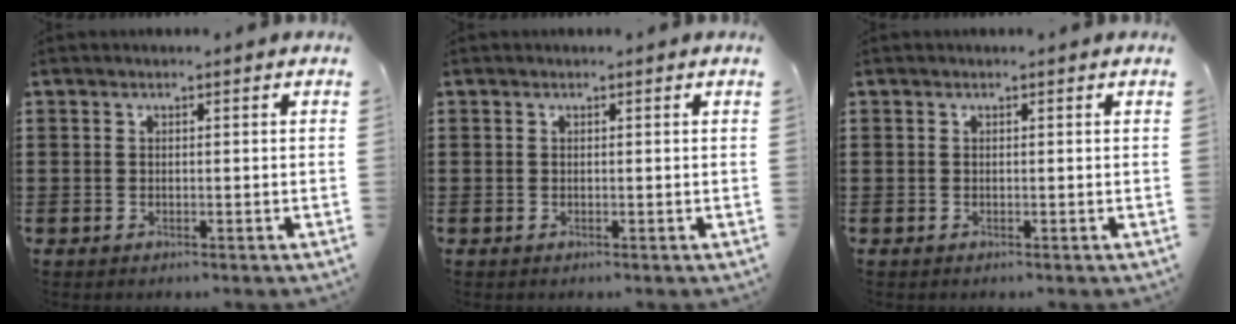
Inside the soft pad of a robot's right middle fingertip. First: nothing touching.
{"total": 0.0}
{"total": 0.0}